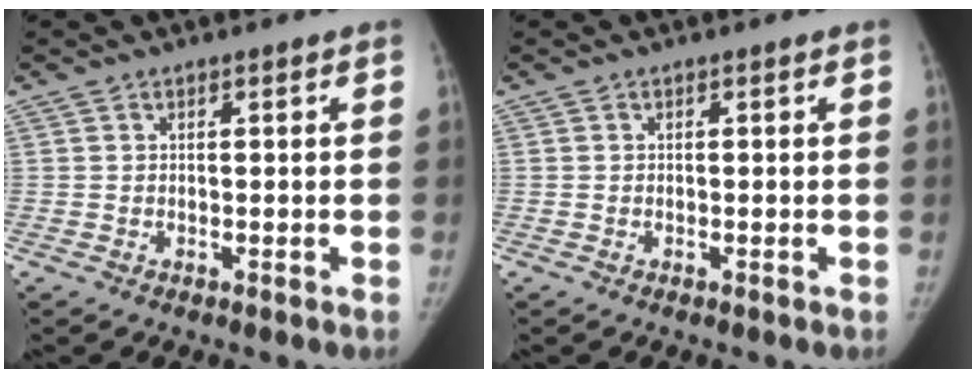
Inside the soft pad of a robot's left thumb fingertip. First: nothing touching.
{"total": 0.0}